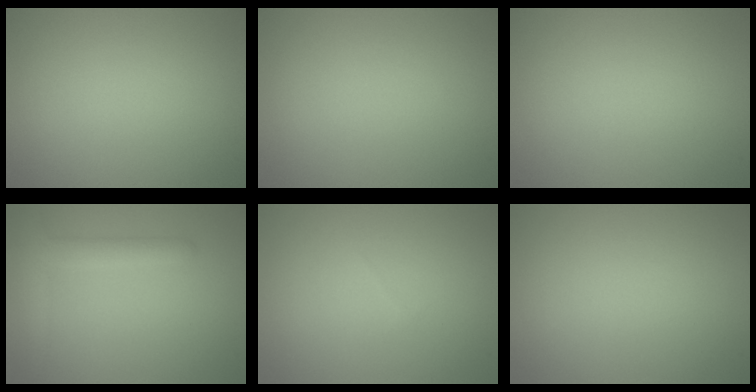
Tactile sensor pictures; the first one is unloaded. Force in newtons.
{"total": 0.0}
{"total": 0.0}
{"total": 2.9, "press": 2.9, "slide": 0.2}
{"total": 0.0}
{"total": 0.0}